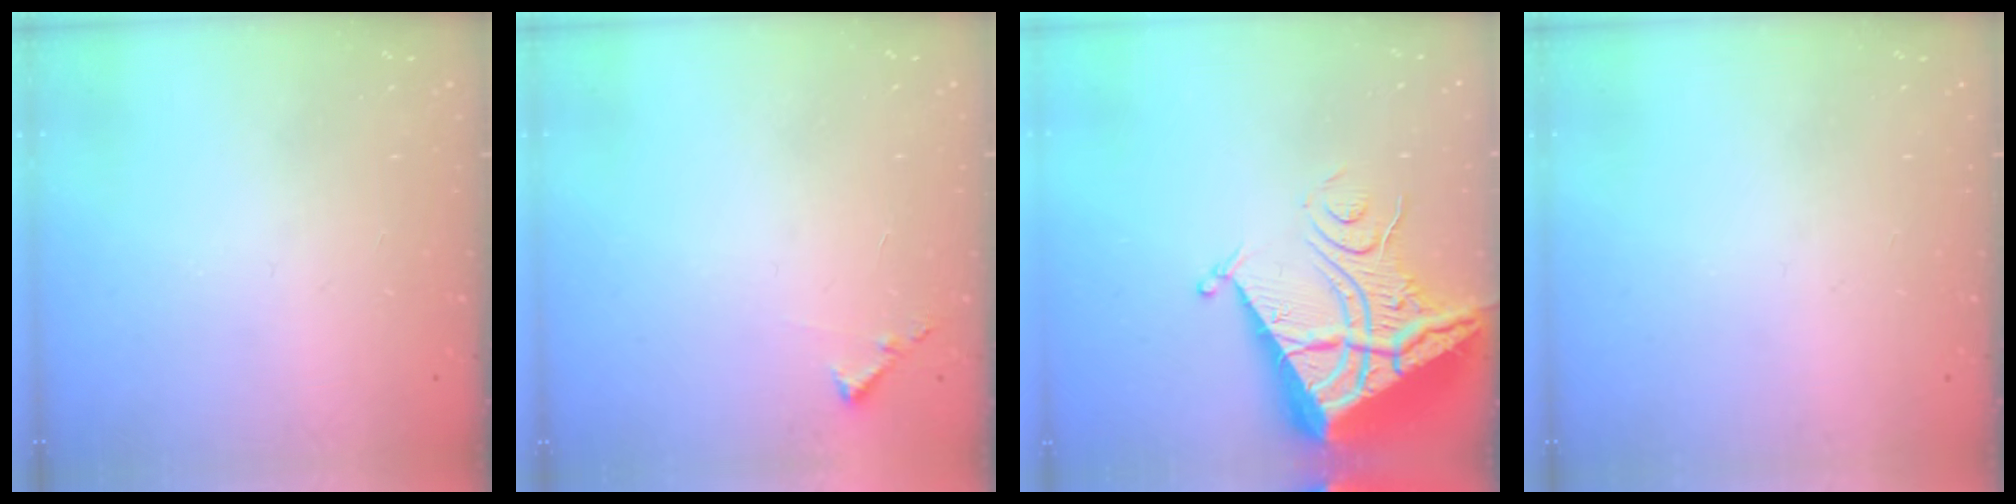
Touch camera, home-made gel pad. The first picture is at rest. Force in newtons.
{"total": 5.2, "press": 5.2, "slide": 0.6}
{"total": 12.7, "press": 12.6, "slide": 1.2}
{"total": 0.0}